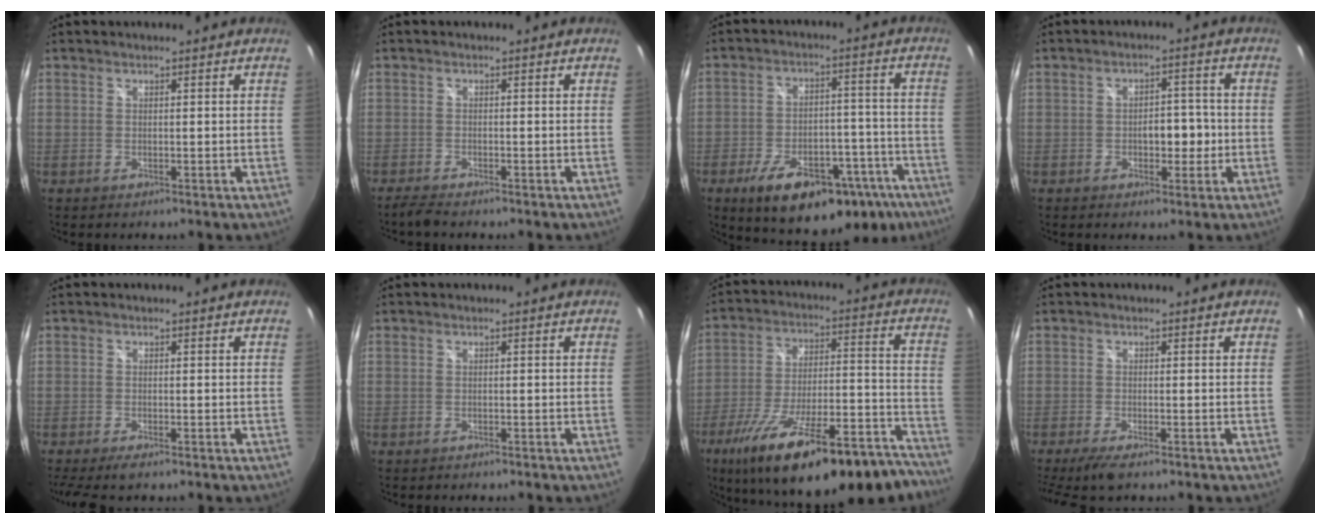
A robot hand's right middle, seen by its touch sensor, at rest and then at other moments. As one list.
[{"total": 2.6, "force": [-2.3, 0.1, 1.1], "torque": [-0.032, -0.007, -0.043]}, {"total": 21.9, "force": [-13.4, 10.4, 13.9], "torque": [-0.222, 0.006, -0.173]}, {"total": 3.9, "force": [-0.4, 2.6, 2.8], "torque": [-0.042, 0.011, -0.003]}, {"total": 5.2, "force": [-4.0, 0.8, 3.3], "torque": [-0.070, -0.024, -0.067]}, {"total": 0.0}, {"total": 29.3, "force": [-22.5, 7.8, 17.0], "torque": [-0.267, -0.024, -0.318]}, {"total": 4.7, "force": [-3.5, 0.6, 3.1], "torque": [-0.070, -0.018, -0.062]}]